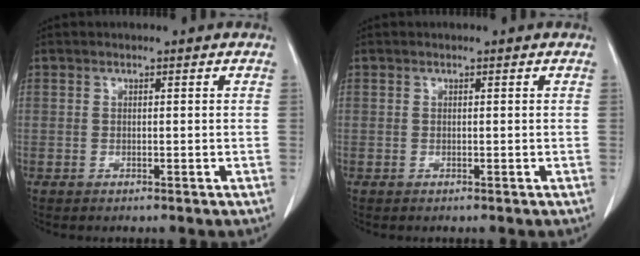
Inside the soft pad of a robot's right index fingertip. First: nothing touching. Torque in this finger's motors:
{"motor_torque": [0.00, 0.00, 0.00, 0.00]}